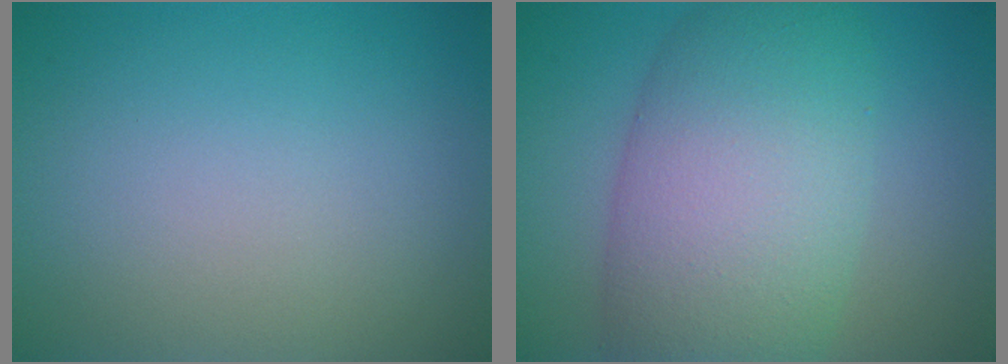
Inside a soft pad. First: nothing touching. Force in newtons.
{"total": 10.4, "press": 10.4, "slide": 0.3}